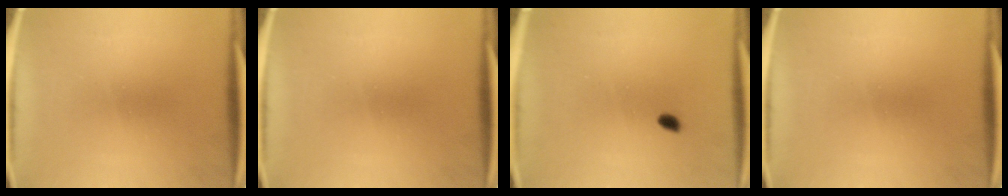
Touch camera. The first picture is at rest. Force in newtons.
{"total": 0.0}
{"total": 1.3}
{"total": 0.0}